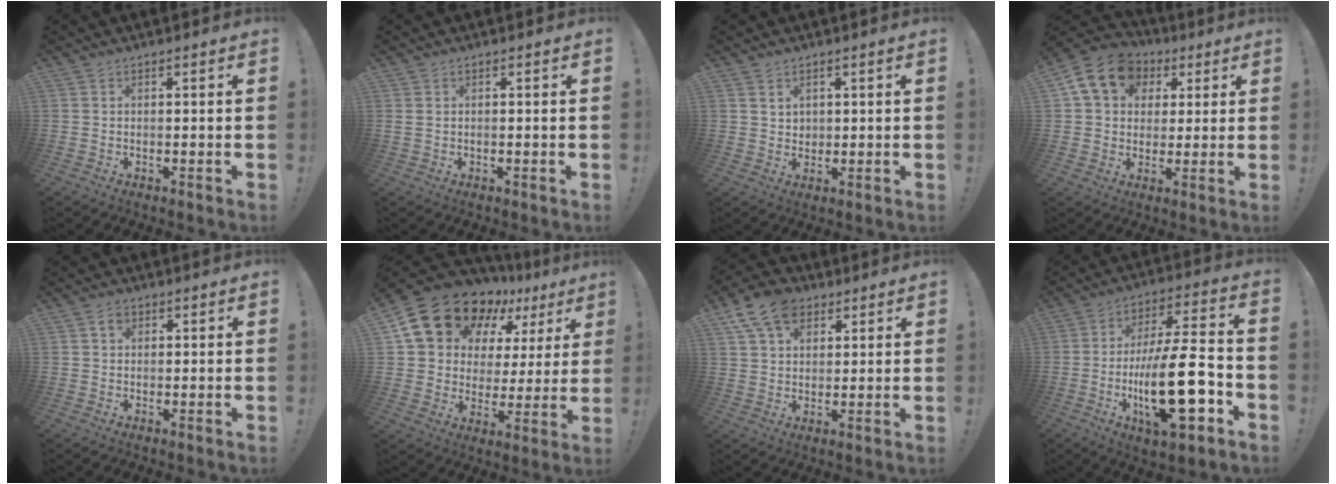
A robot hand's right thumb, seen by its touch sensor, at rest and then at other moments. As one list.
[{"total": 0.6, "force": [0.0, 0.2, 0.6], "torque": [-0.020, 0.005, 0.002]}, {"total": 3.1, "force": [2.0, 2.3, 0.8], "torque": [-0.007, -0.012, 0.035]}, {"total": 14.4, "force": [5.5, 11.2, 7.1], "torque": [-0.109, -0.012, 0.108]}, {"total": 2.1, "force": [0.8, 1.6, 1.0], "torque": [-0.009, 0.001, 0.013]}, {"total": 18.7, "force": [12.6, 11.4, 7.8], "torque": [-0.135, -0.085, 0.247]}, {"total": 12.2, "force": [6.4, 8.4, 6.2], "torque": [-0.099, -0.018, 0.123]}, {"total": 23.4, "force": [-6.4, 7.5, 21.2], "torque": [-0.364, 0.023, -0.102]}]